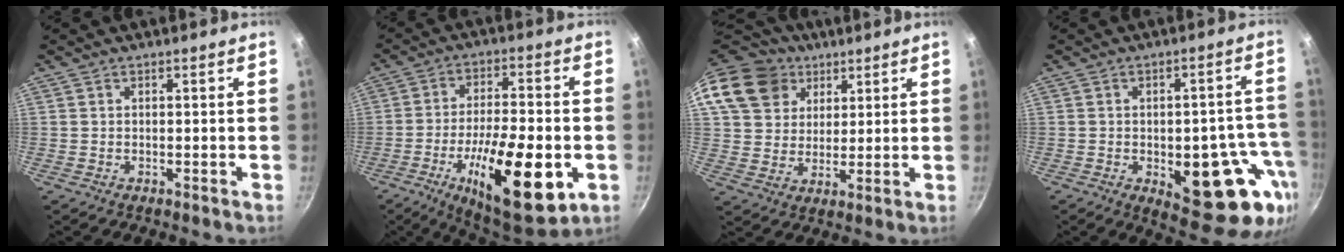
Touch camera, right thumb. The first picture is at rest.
{"total": 21.0, "force": [-6.8, 7.1, 18.6], "torque": [-0.285, 0.013, -0.103]}
{"total": 16.3, "force": [7.7, 12.8, 6.3], "torque": [-0.108, 0.007, 0.141]}
{"total": 17.6, "force": [-5.5, 8.1, 14.6], "torque": [-0.118, 0.012, -0.063]}